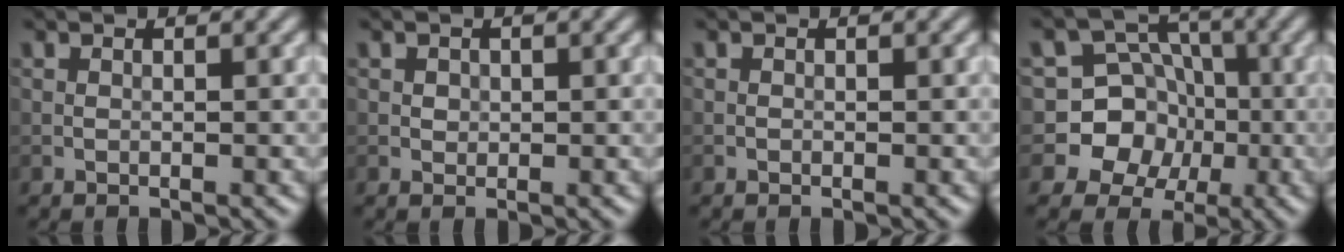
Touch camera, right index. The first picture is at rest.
{"total": 0.7, "force": [0.2, 0.6, 0.2], "torque": [-0.001, -0.003, 0.004]}
{"total": 0.0}
{"total": 8.5, "force": [-1.8, 8.1, 2.0], "torque": [-0.028, 0.023, -0.057]}